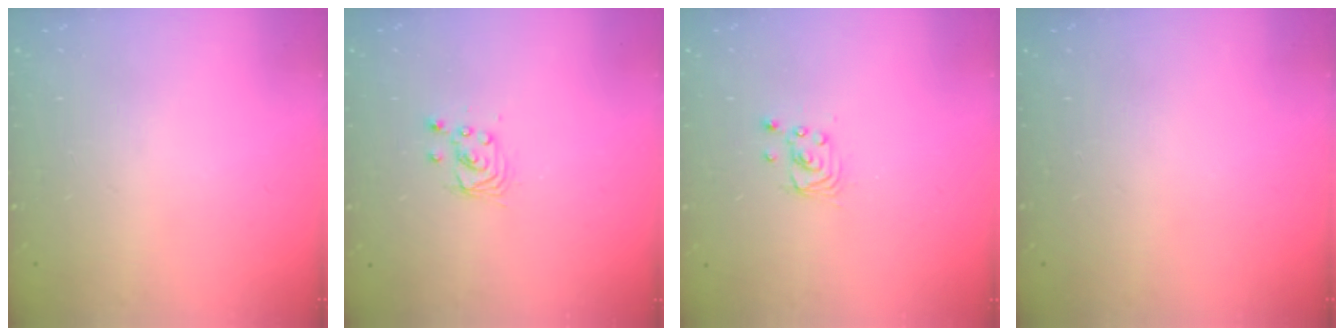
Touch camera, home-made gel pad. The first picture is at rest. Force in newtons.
{"total": 2.9, "press": 2.9, "slide": 0.2}
{"total": 2.5, "press": 2.5, "slide": 0.1}
{"total": 0.0}